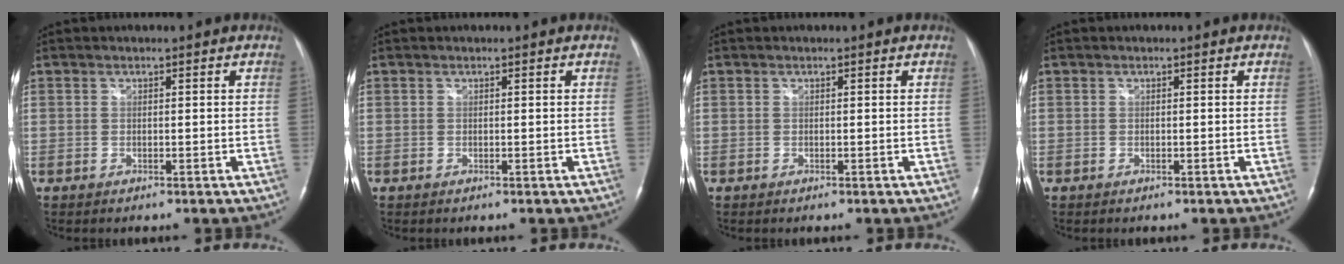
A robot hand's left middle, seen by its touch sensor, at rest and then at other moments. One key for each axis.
{"total": 0.0}
{"total": 0.0}
{"total": 0.0}